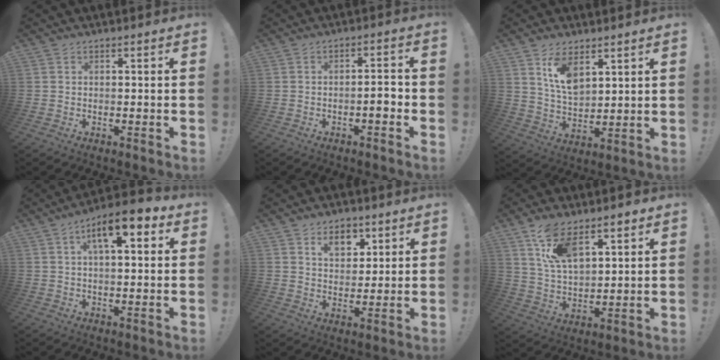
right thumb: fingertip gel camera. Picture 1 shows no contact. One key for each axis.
{"total": 4.3, "fx": -2.0, "fy": 1.0, "fz": 3.7, "tx": -0.051, "ty": 0.004, "tz": -0.035}
{"total": 10.0, "fx": 5.9, "fy": 5.4, "fz": 5.9, "tx": -0.096, "ty": -0.033, "tz": 0.111}
{"total": 10.4, "fx": 3.9, "fy": 3.7, "fz": 8.9, "tx": -0.128, "ty": -0.009, "tz": 0.063}
{"total": 9.2, "fx": 5.4, "fy": 6.3, "fz": 3.9, "tx": -0.046, "ty": -0.028, "tz": 0.100}
{"total": 12.5, "fx": 8.0, "fy": 6.0, "fz": 7.4, "tx": -0.137, "ty": -0.029, "tz": 0.149}